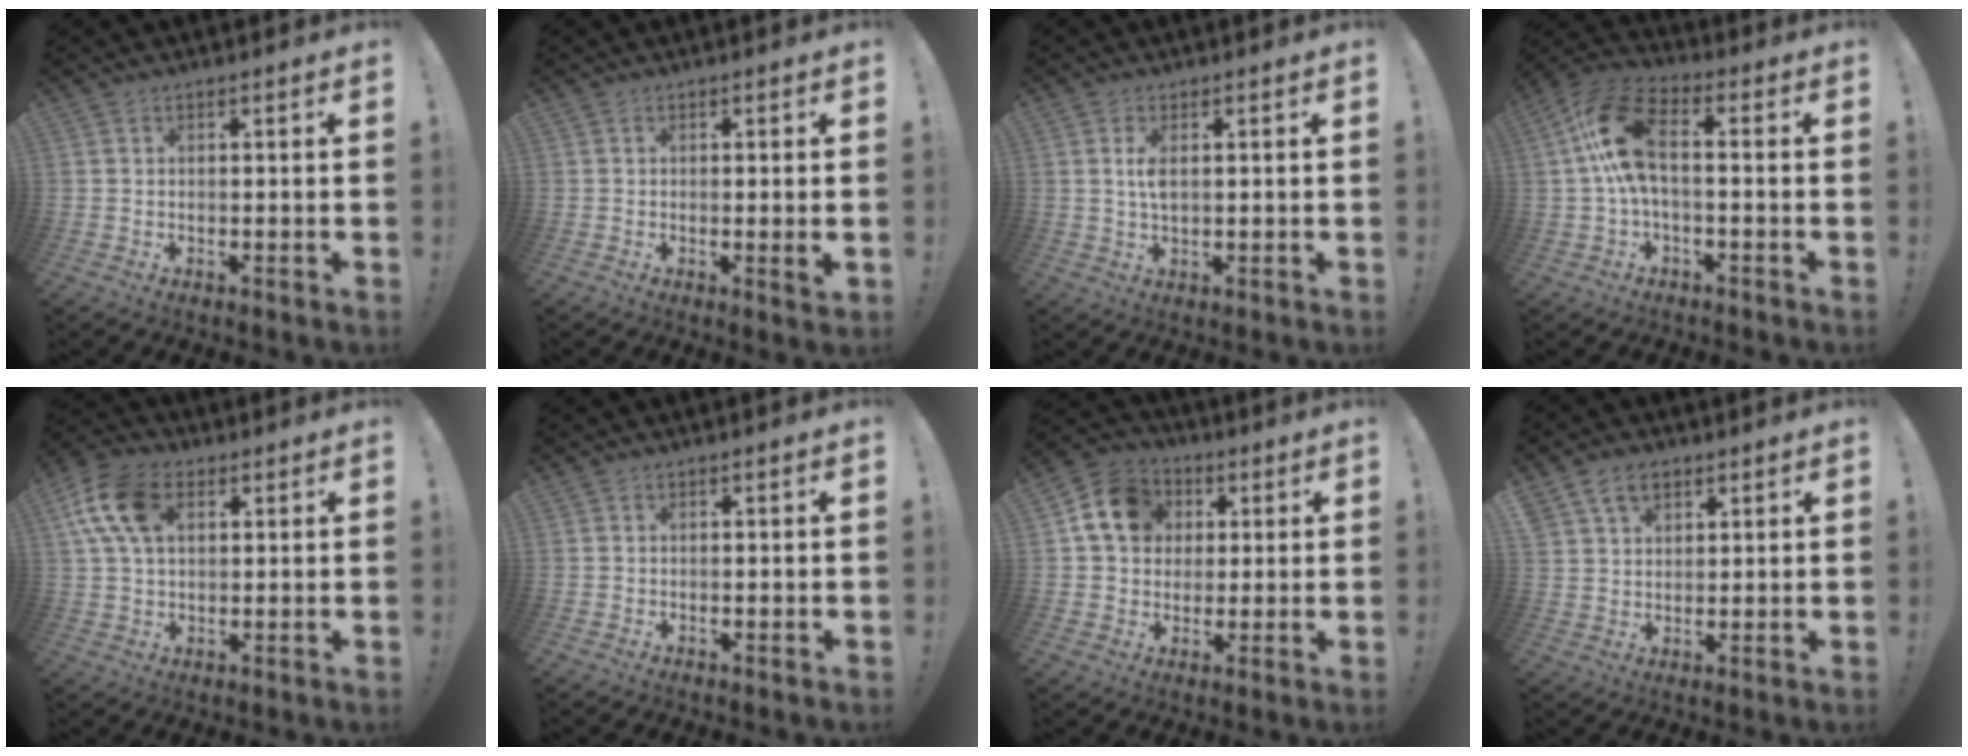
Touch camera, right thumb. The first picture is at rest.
{"total": 2.4, "force": [0.0, 0.0, 2.4], "torque": [-0.036, -0.005, 0.000]}
{"total": 3.6, "force": [0.7, 1.5, 3.3], "torque": [-0.060, -0.005, 0.006]}
{"total": 13.9, "force": [1.0, 6.8, 12.1], "torque": [-0.235, 0.007, 0.018]}
{"total": 13.8, "force": [4.3, 8.8, 9.7], "torque": [-0.187, 0.003, 0.084]}
{"total": 0.0}
{"total": 13.1, "force": [3.9, 11.0, 5.9], "torque": [-0.083, 0.002, 0.080]}
{"total": 7.4, "force": [4.2, 5.0, 3.3], "torque": [-0.048, -0.011, 0.081]}